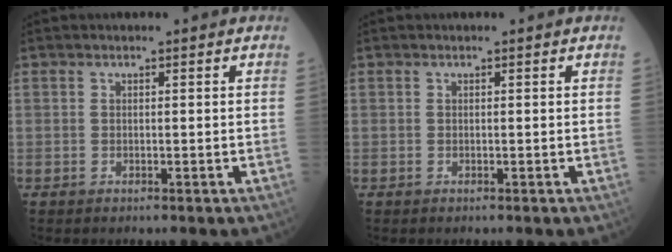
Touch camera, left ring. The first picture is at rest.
{"total": 0.0}